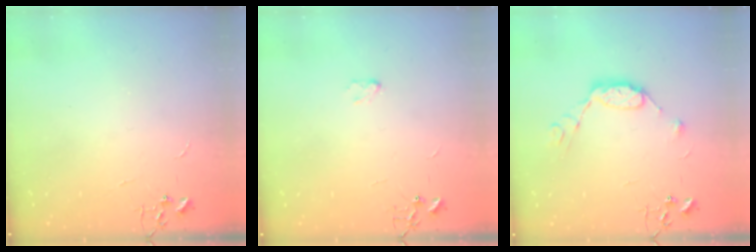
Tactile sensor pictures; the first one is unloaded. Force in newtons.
{"total": 3.2, "press": 3.2, "slide": 0.4}
{"total": 10.1, "press": 10.0, "slide": 0.6}